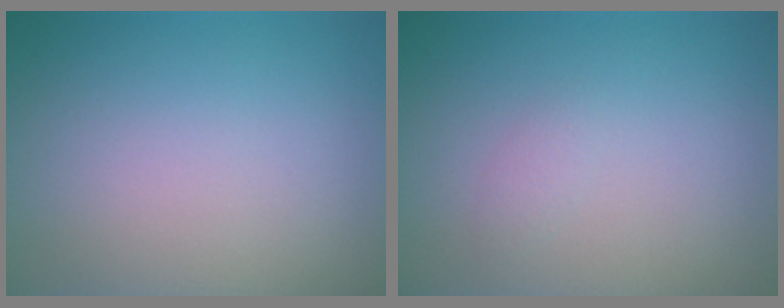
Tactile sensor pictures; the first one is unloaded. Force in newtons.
{"total": 0.7, "press": 0.7, "slide": 0.0}